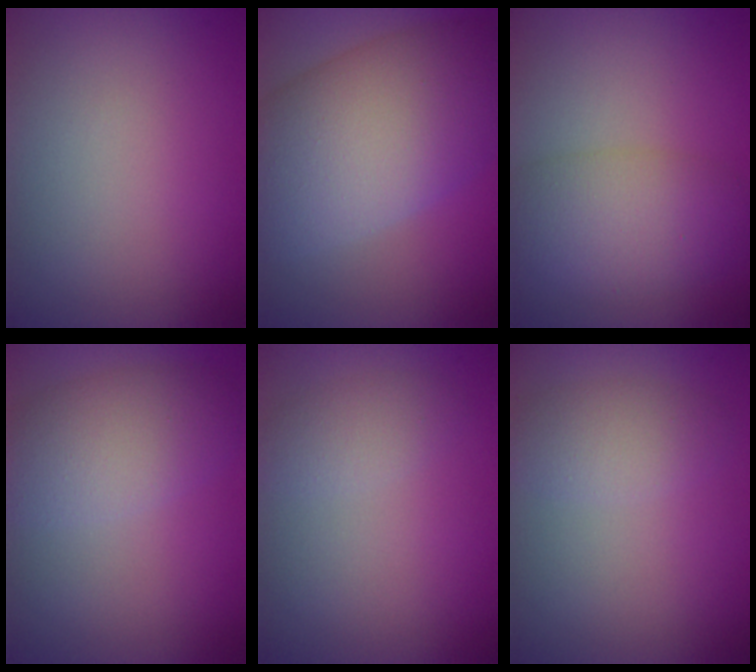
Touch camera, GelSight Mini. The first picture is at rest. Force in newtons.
{"total": 12.3, "press": 12.3, "slide": 0.7}
{"total": 5.5, "press": 5.5, "slide": 0.1}
{"total": 5.0, "press": 5.0, "slide": 0.1}
{"total": 1.9, "press": 1.9, "slide": 0.1}
{"total": 2.4, "press": 2.4, "slide": 0.1}